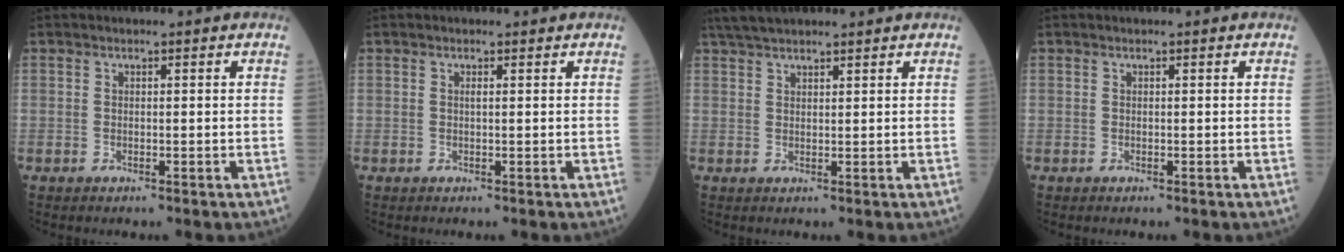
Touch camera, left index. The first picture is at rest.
{"total": 0.7, "force": [0.4, 0.3, 0.6], "torque": [-0.018, 0.007, 0.009]}
{"total": 7.3, "force": [6.4, 1.5, 3.2], "torque": [-0.055, 0.036, 0.119]}
{"total": 0.0}